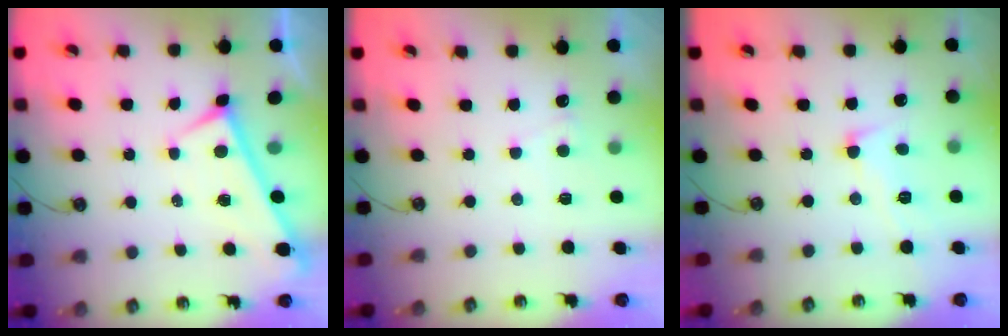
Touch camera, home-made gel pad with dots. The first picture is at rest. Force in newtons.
{"total": 5.0, "press": 5.0, "slide": 0.4}
{"total": 1.6, "press": 1.5, "slide": 0.7}